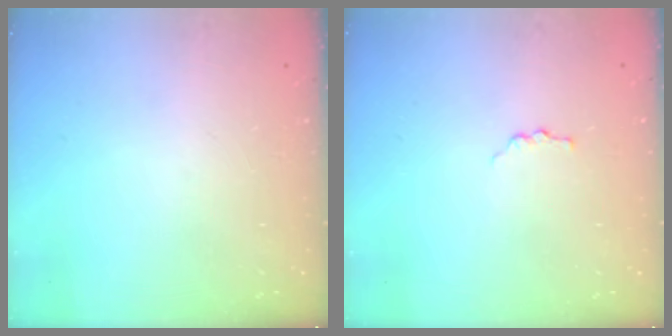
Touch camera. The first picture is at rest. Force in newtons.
{"total": 2.9, "press": 2.9, "slide": 0.3}